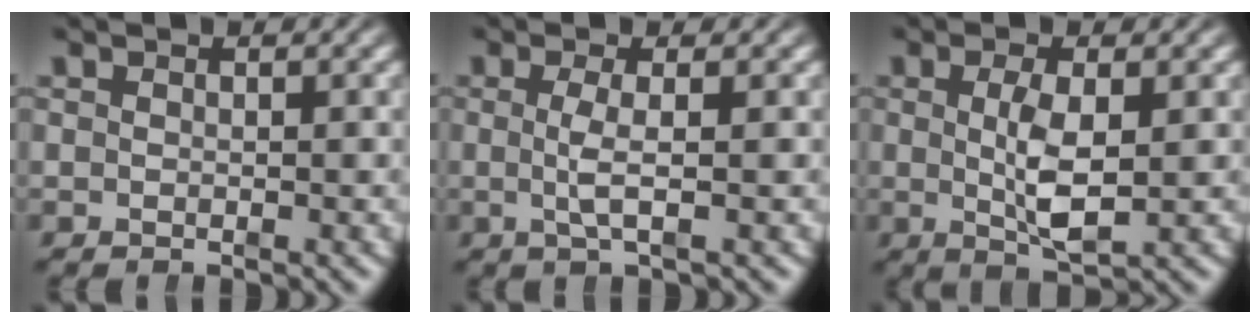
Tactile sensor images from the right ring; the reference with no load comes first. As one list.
[{"total": 2.1, "force": [-0.2, -0.2, 2.1], "torque": [-0.039, 0.000, 0.000]}, {"total": 4.1, "force": [-0.2, 1.0, 4.0], "torque": [-0.066, -0.005, 0.002]}]